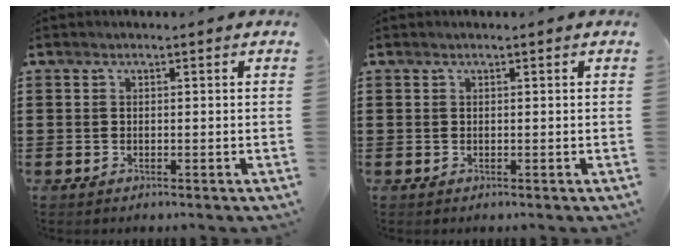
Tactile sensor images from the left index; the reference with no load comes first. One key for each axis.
{"total": 0.0}